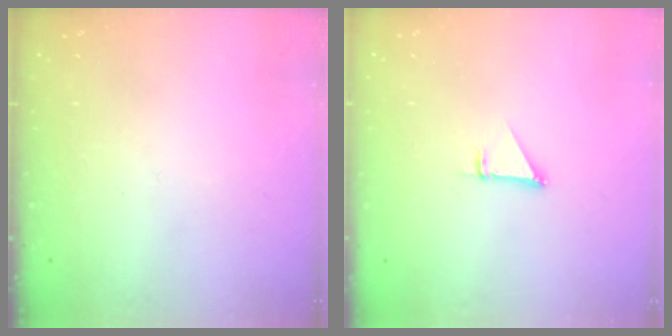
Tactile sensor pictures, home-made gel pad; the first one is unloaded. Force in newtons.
{"total": 0.9, "press": 0.9, "slide": 0.1}